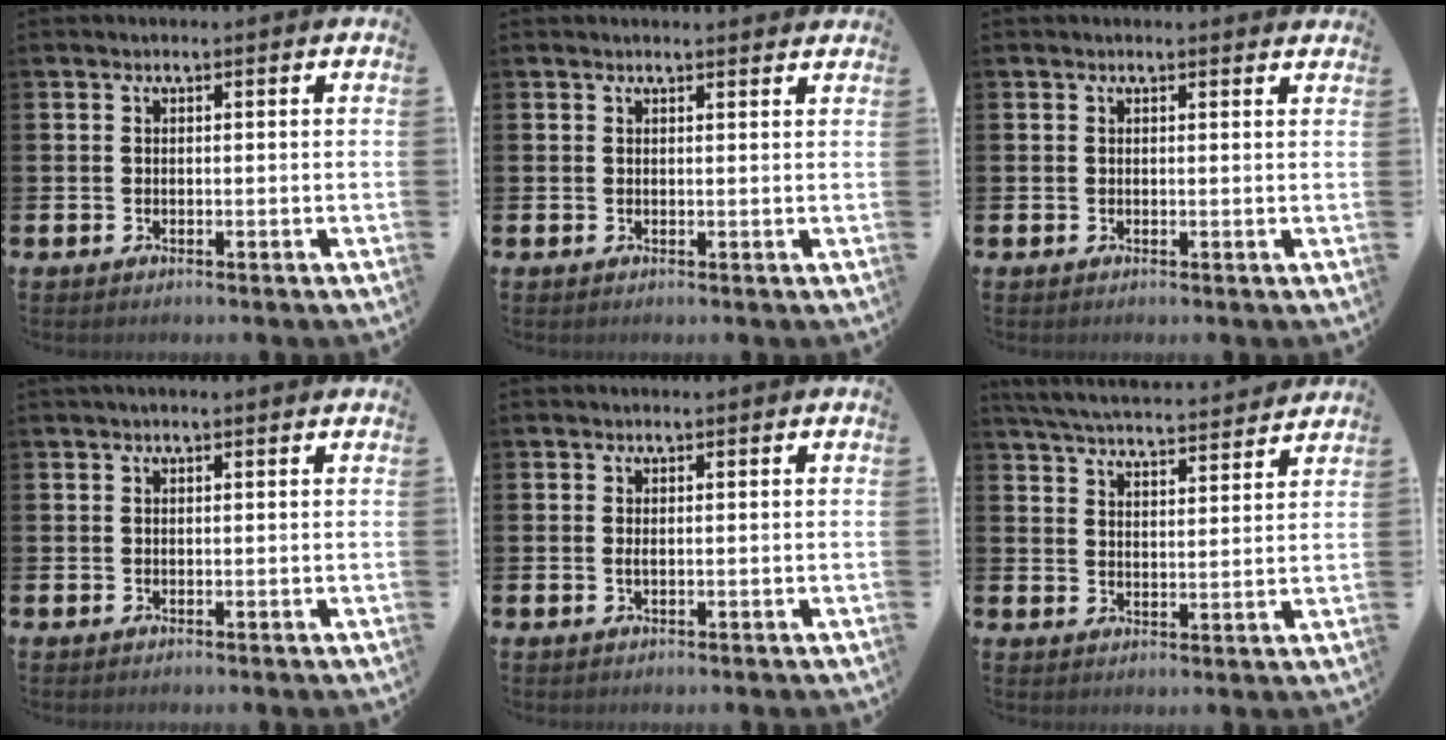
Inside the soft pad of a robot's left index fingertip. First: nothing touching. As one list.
[{"total": 0.9, "force": [0.9, 0.0, 0.1], "torque": [0.007, -0.003, 0.014]}, {"total": 0.5, "force": [0.5, 0.0, 0.1], "torque": [0.007, -0.003, 0.008]}, {"total": 0.6, "force": [0.5, 0.0, 0.3], "torque": [-0.006, 0.001, 0.008]}, {"total": 0.9, "force": [0.1, 0.2, 0.9], "torque": [-0.011, -0.002, 0.001]}, {"total": 5.7, "force": [5.6, 0.4, 0.9], "torque": [-0.035, -0.040, 0.098]}]